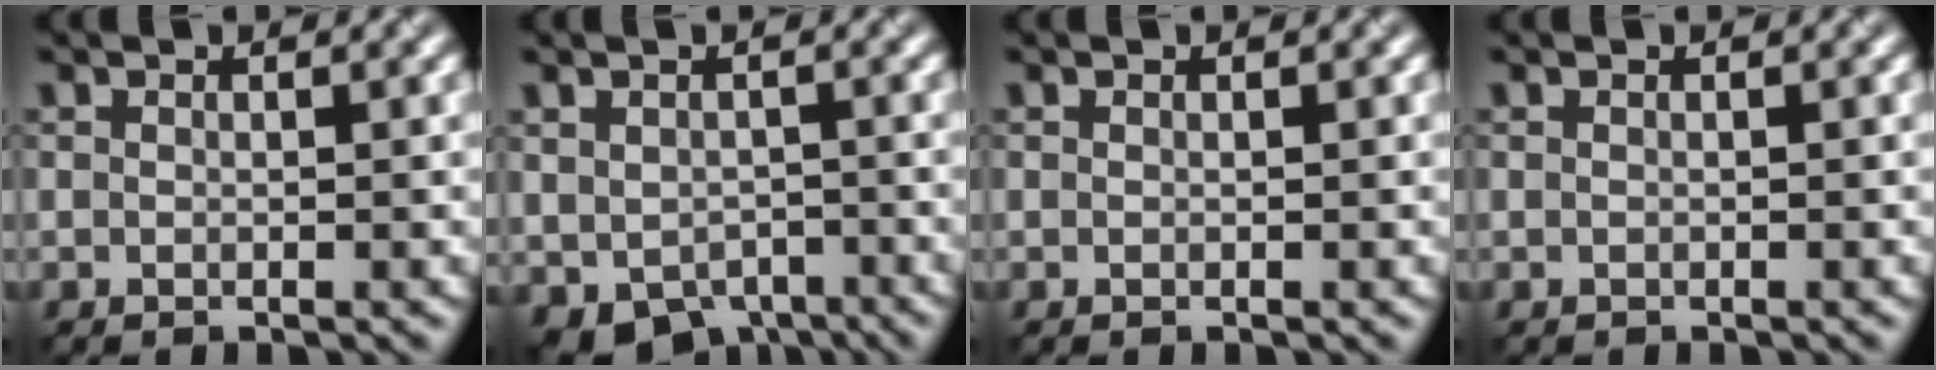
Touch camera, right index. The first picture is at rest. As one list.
[{"total": 4.9, "force": [-2.5, 3.2, 2.7], "torque": [-0.043, -0.021, -0.032]}, {"total": 0.0}, {"total": 0.0}]